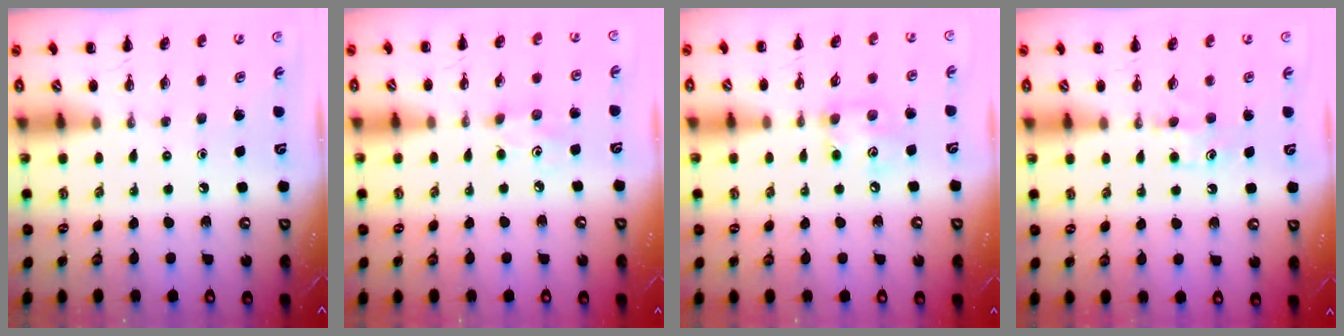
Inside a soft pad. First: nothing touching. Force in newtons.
{"total": 2.6, "press": 2.5, "slide": 0.8}
{"total": 6.7, "press": 6.7, "slide": 0.5}
{"total": 5.6, "press": 5.3, "slide": 1.7}